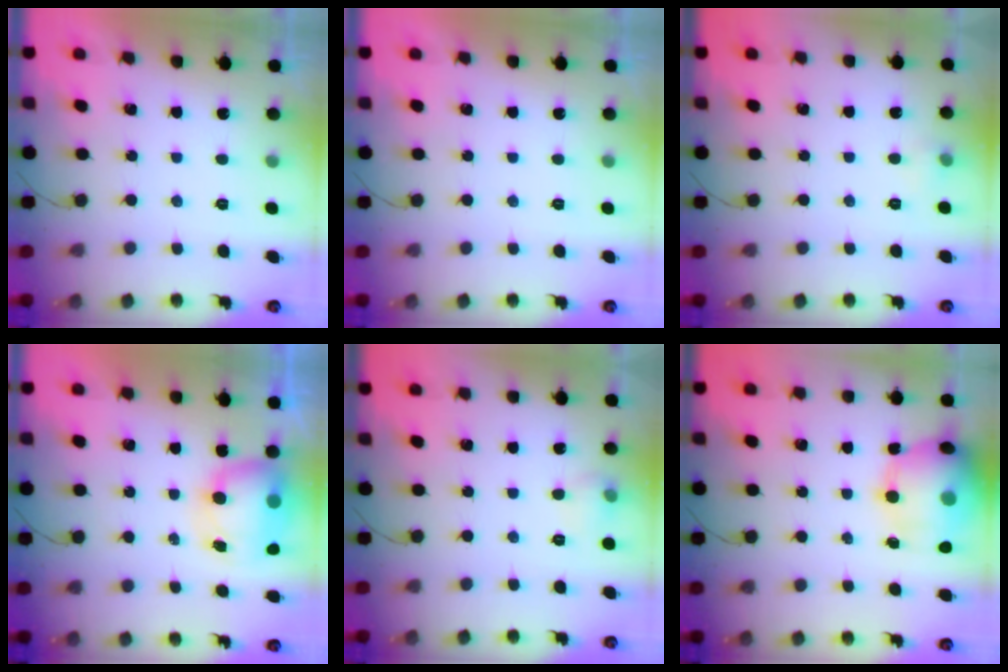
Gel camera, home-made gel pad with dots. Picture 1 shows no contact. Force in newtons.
{"total": 0.0}
{"total": 3.6, "press": 3.5, "slide": 0.9}
{"total": 9.2, "press": 8.9, "slide": 2.4}
{"total": 6.3, "press": 6.2, "slide": 1.2}
{"total": 17.3, "press": 17.1, "slide": 2.4}